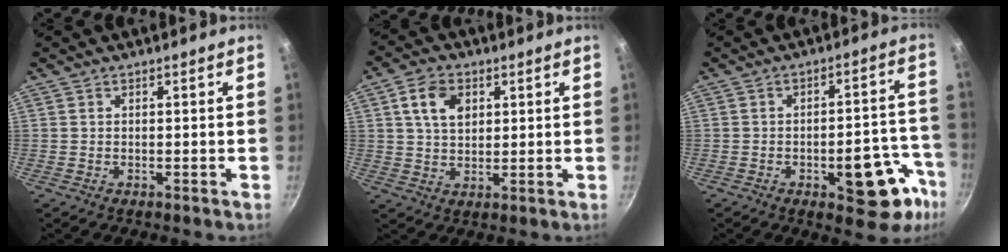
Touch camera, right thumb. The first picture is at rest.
{"total": 7.3, "force": [2.4, 5.1, 4.7], "torque": [-0.069, 0.000, 0.040]}
{"total": 14.5, "force": [-6.5, 6.7, 11.1], "torque": [-0.073, 0.047, -0.079]}